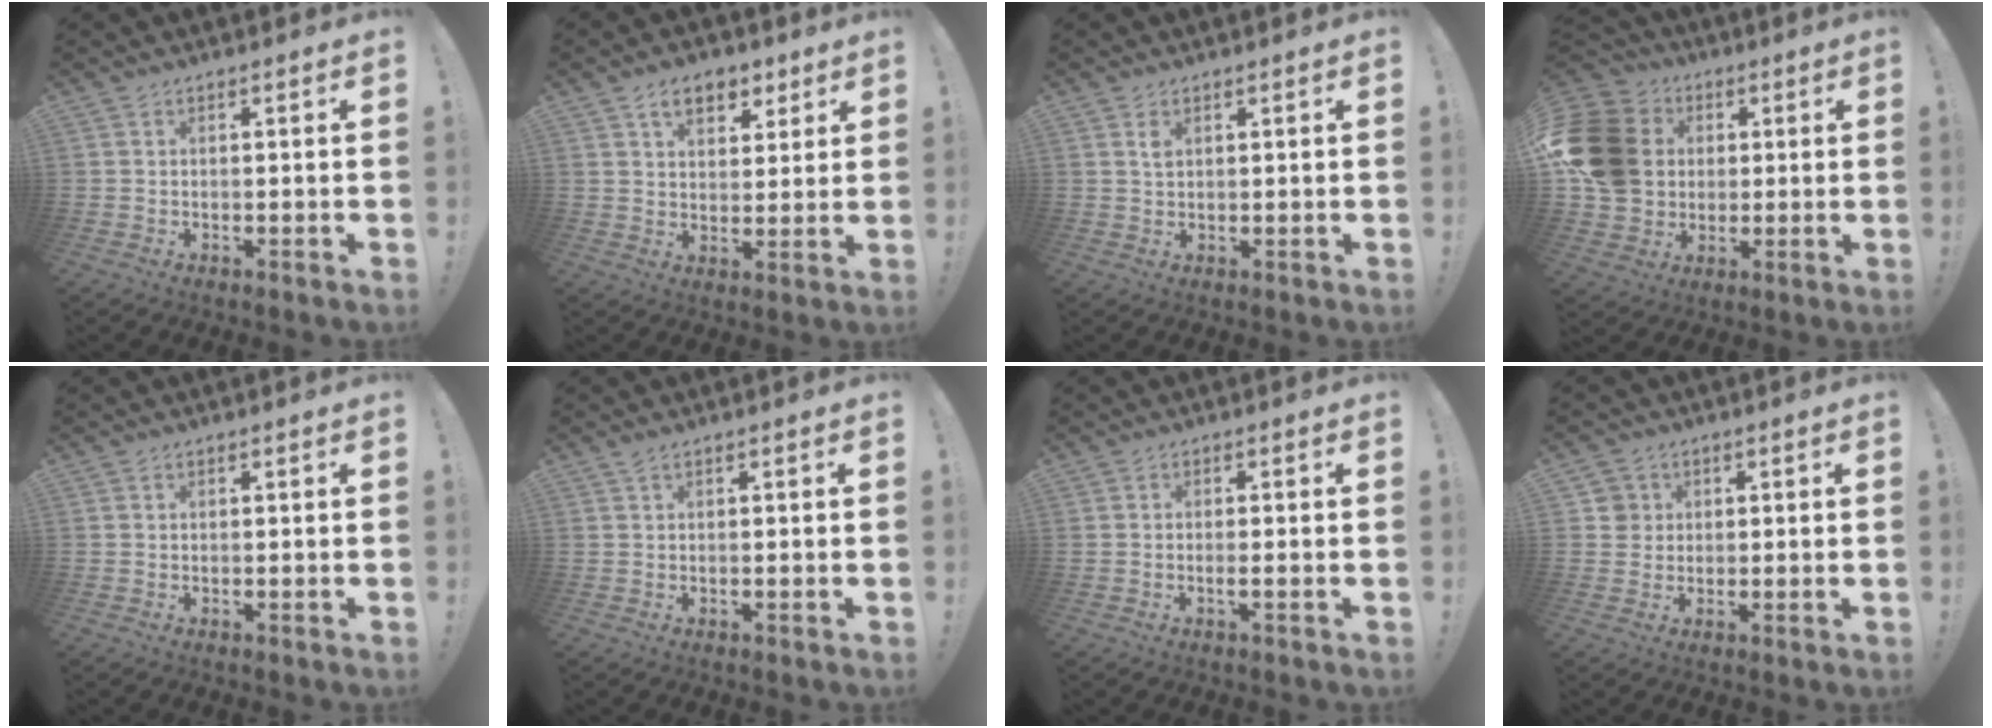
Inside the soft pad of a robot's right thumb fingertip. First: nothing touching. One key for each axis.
{"total": 9.0, "fx": 4.9, "fy": 5.8, "fz": 5.0, "tx": -0.071, "ty": -0.012, "tz": 0.090}
{"total": 1.6, "fx": 0.8, "fy": 0.9, "fz": 1.1, "tx": -0.016, "ty": -0.003, "tz": 0.012}
{"total": 18.8, "fx": 2.6, "fy": 15.6, "fz": 10.2, "tx": -0.177, "ty": 0.005, "tz": 0.059}
{"total": 0.0}
{"total": 1.0, "fx": 0.7, "fy": -0.1, "fz": 0.8, "tx": -0.009, "ty": -0.003, "tz": 0.010}
{"total": 1.7, "fx": -0.4, "fy": -0.3, "fz": 1.6, "tx": -0.028, "ty": -0.004, "tz": -0.008}
{"total": 3.7, "fx": 0.8, "fy": 3.6, "fz": 0.6, "tx": -0.004, "ty": 0.004, "tz": 0.016}